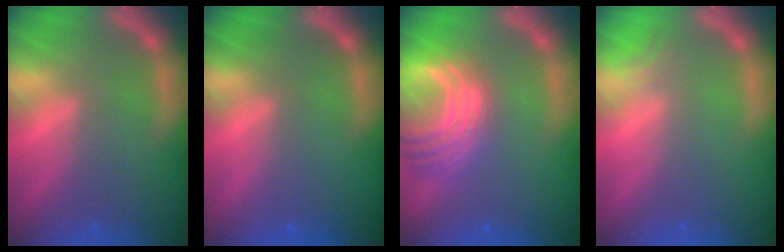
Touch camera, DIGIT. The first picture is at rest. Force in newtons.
{"total": 0.0}
{"total": 9.0}
{"total": 0.9}